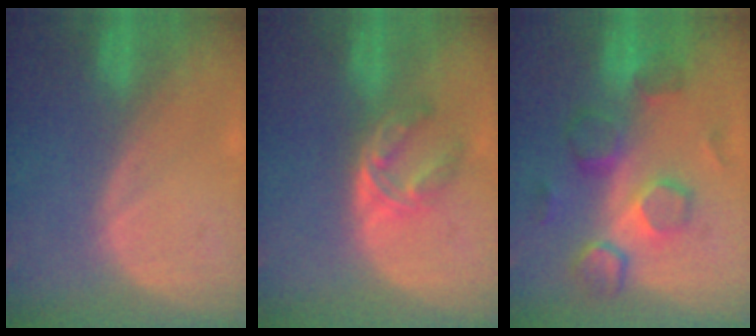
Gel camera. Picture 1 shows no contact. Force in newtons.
{"total": 5.9, "press": 4.8, "slide": 3.4}
{"total": 8.4, "press": 8.3, "slide": 1.4}